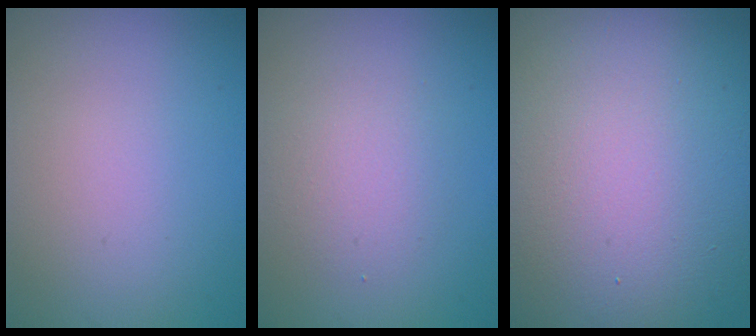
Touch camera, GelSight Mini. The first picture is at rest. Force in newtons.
{"total": 2.5, "press": 2.5, "slide": 0.1}
{"total": 22.2, "press": 22.2, "slide": 1.3}